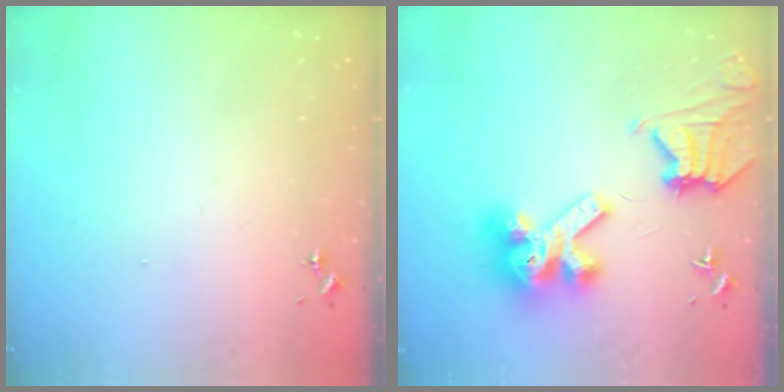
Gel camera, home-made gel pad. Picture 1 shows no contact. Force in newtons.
{"total": 16.3, "press": 16.2, "slide": 2.3}